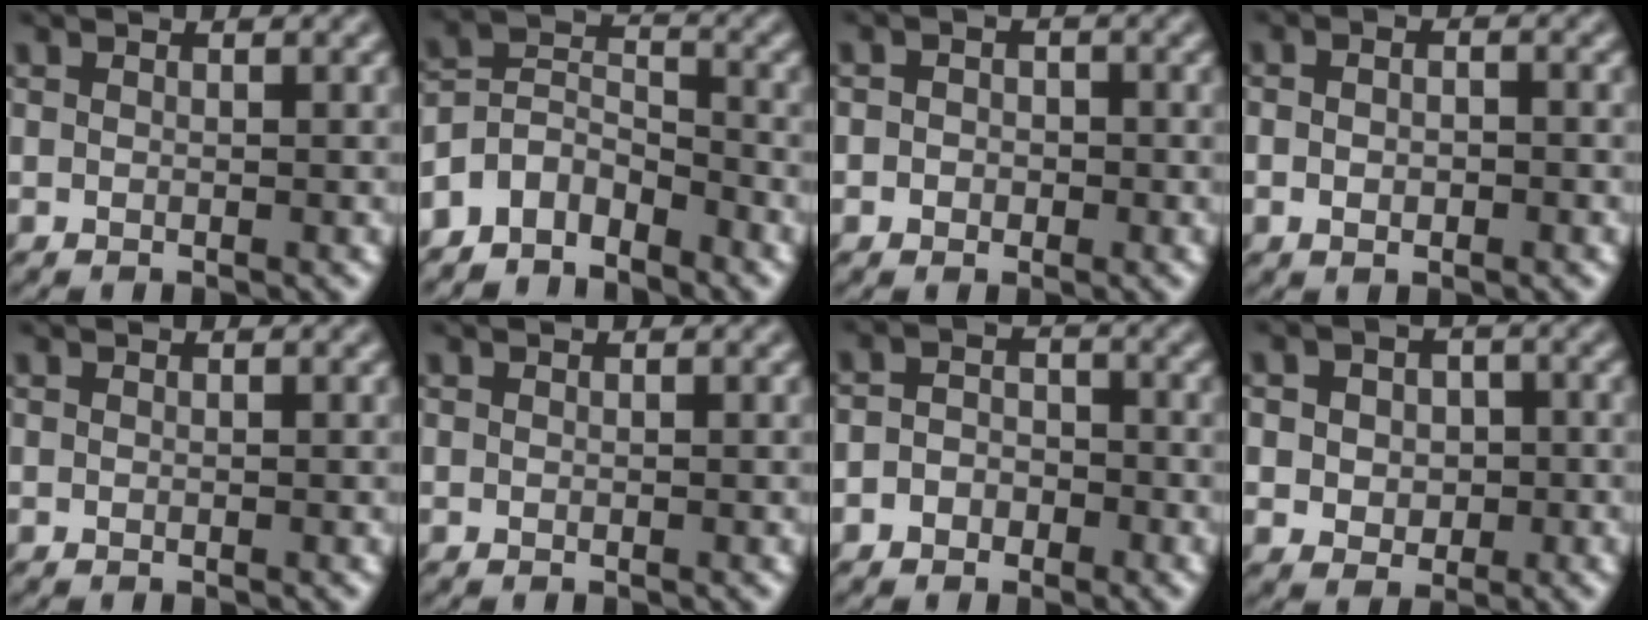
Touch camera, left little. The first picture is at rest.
{"total": 4.3, "force": [-3.5, 2.1, 1.3], "torque": [-0.023, 0.008, -0.077]}
{"total": 2.2, "force": [-0.1, 1.9, 0.9], "torque": [0.005, 0.007, -0.027]}
{"total": 2.1, "force": [-0.6, 1.0, 1.7], "torque": [-0.032, 0.003, -0.010]}
{"total": 0.0}
{"total": 0.0}
{"total": 2.8, "force": [-1.3, 2.2, 1.1], "torque": [0.004, 0.005, -0.039]}
{"total": 5.2, "force": [0.7, 4.2, 3.0], "torque": [-0.040, 0.025, -0.012]}